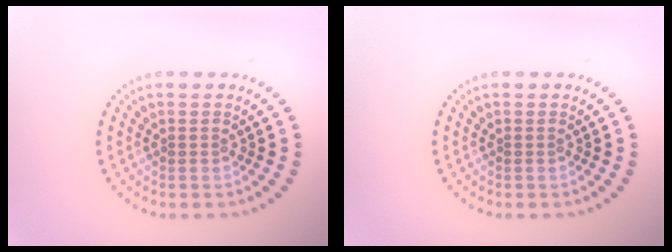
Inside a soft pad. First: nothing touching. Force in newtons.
{"total": 0.0}